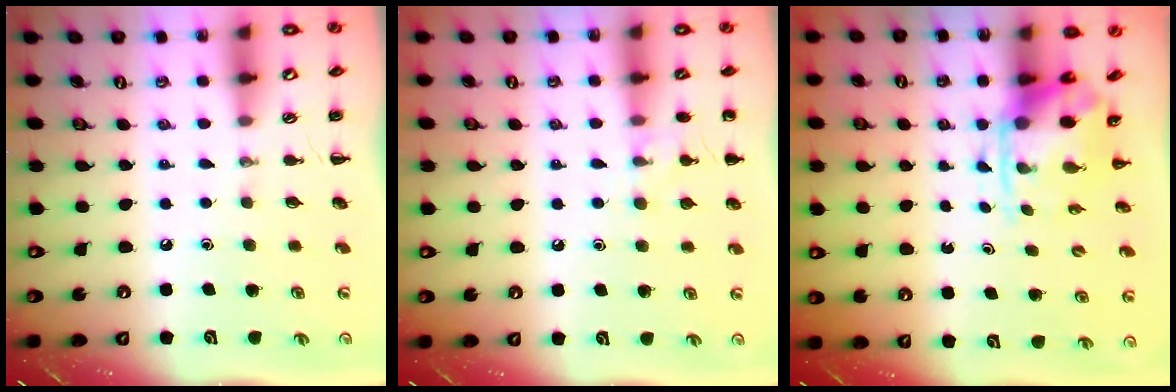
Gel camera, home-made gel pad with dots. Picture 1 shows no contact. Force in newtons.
{"total": 9.0, "press": 8.7, "slide": 2.4}
{"total": 3.7, "press": 3.6, "slide": 0.9}